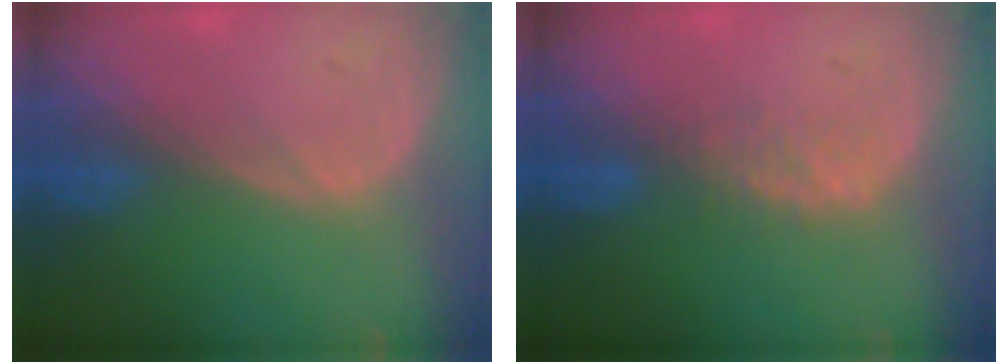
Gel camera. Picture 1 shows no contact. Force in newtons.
{"total": 2.3, "press": 2.3, "slide": 0.5}